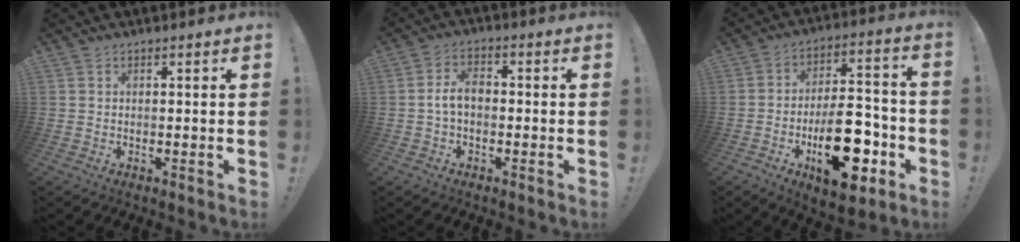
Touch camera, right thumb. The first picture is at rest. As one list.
[{"total": 5.7, "force": [-0.5, 3.2, 4.7], "torque": [-0.098, 0.013, -0.010]}, {"total": 21.8, "force": [-7.7, 10.6, 17.4], "torque": [-0.268, 0.052, -0.110]}]